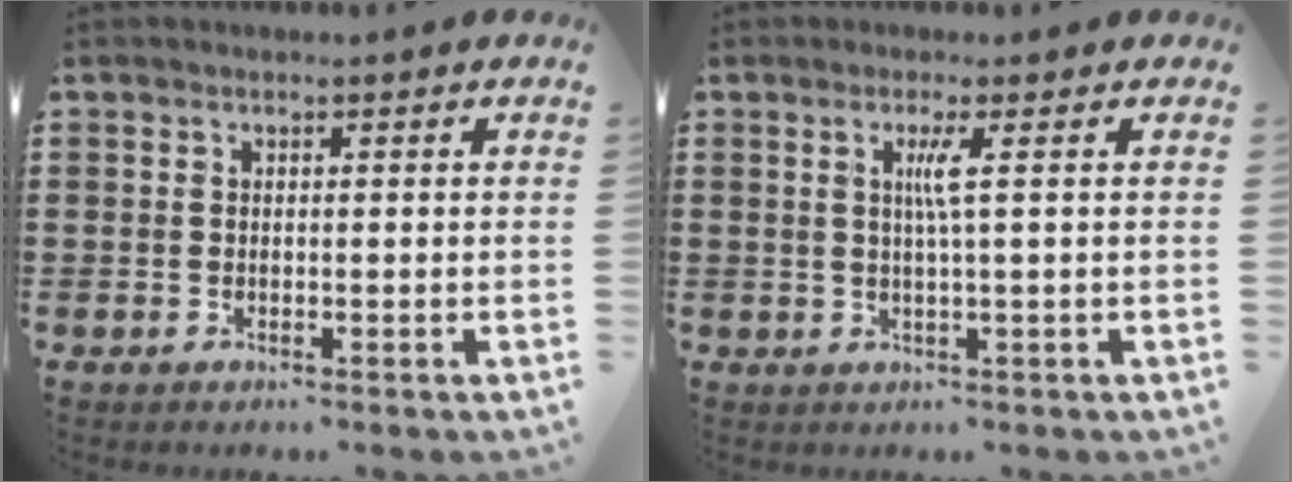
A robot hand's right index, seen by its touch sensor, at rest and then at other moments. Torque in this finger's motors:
{"motor_torque": [0.38, -0.23, 0.06, 0.07]}